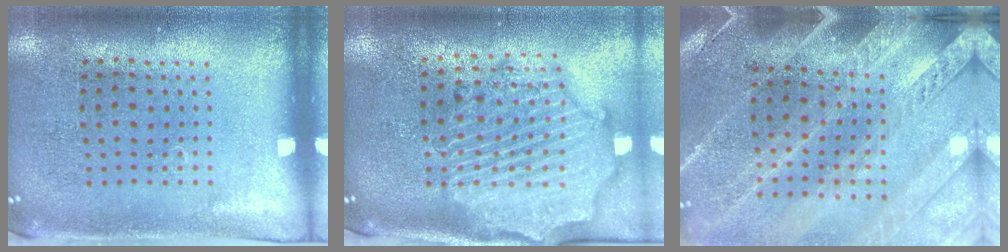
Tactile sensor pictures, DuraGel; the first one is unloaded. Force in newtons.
{"total": 3.2, "press": 2.8, "slide": 1.6}
{"total": 3.3, "press": 2.8, "slide": 1.8}